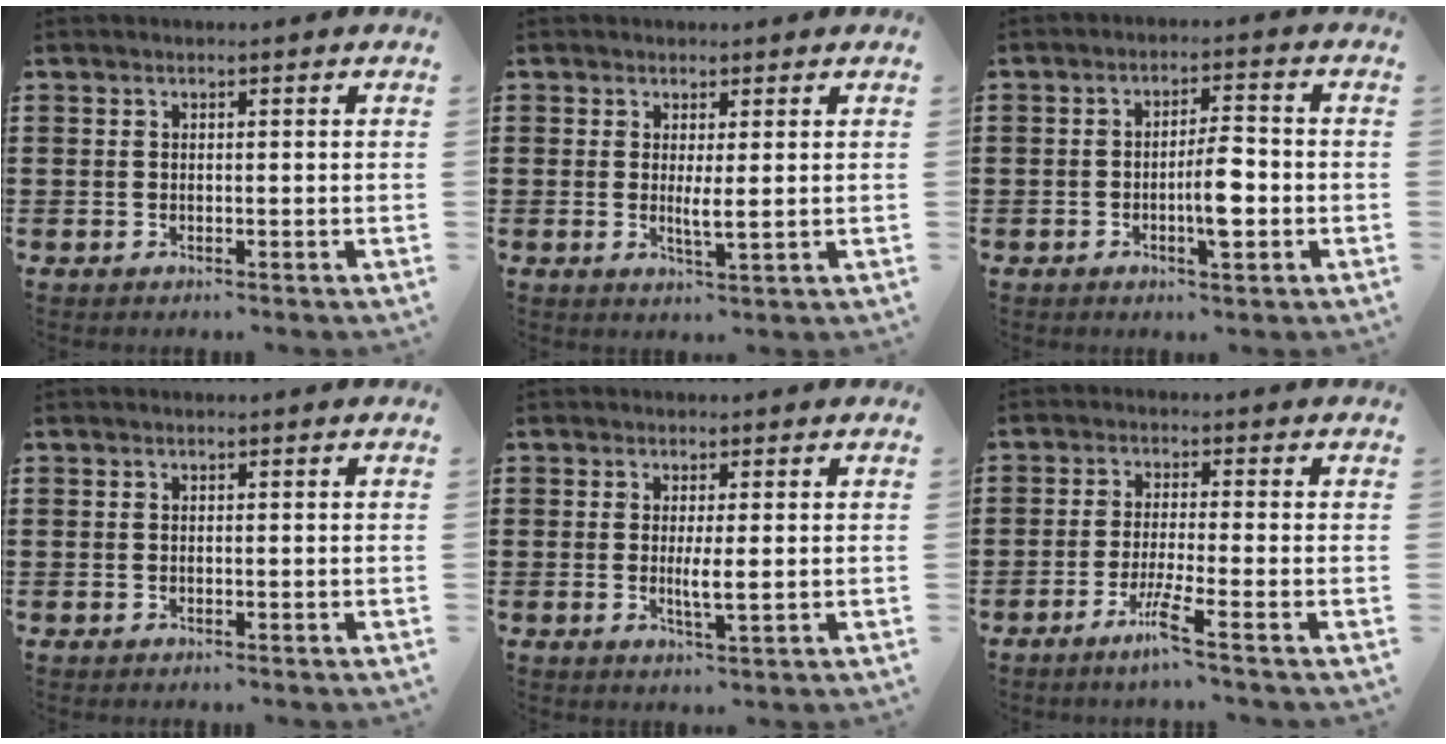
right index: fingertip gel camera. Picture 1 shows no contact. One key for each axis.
{"total": 2.3, "fx": 0.5, "fy": 0.0, "fz": 2.2, "tx": -0.037, "ty": -0.009, "tz": 0.007}
{"total": 5.7, "fx": -1.4, "fy": 1.5, "fz": 5.3, "tx": -0.096, "ty": 0.003, "tz": -0.027}
{"total": 0.0}
{"total": 2.7, "fx": 0.1, "fy": 0.1, "fz": 2.7, "tx": -0.050, "ty": -0.006, "tz": 0.001}
{"total": 4.9, "fx": -3.0, "fy": -0.4, "fz": 3.9, "tx": -0.078, "ty": -0.016, "tz": -0.056}